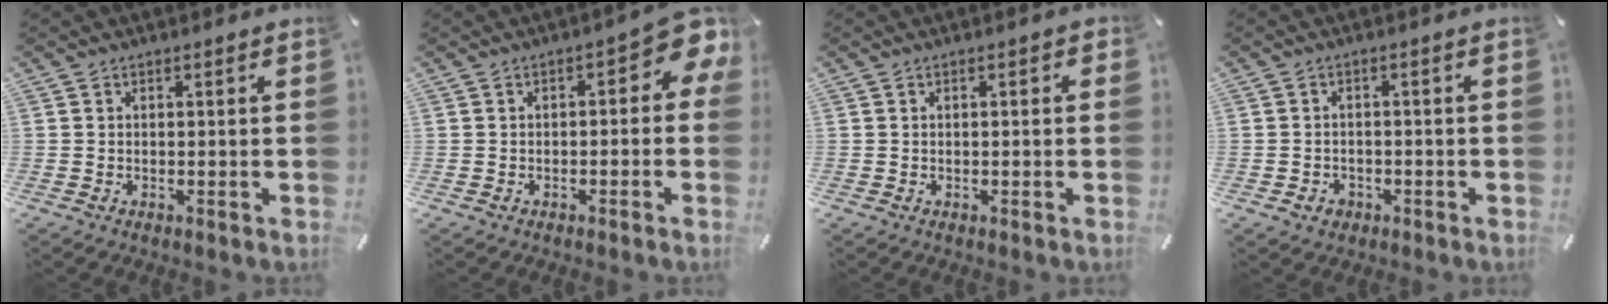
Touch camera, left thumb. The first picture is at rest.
{"total": 6.3, "force": [1.2, 3.1, 5.4], "torque": [-0.072, -0.009, 0.014]}
{"total": 0.6, "force": [-0.2, 0.3, 0.4], "torque": [-0.008, 0.003, -0.004]}
{"total": 2.5, "force": [-1.1, 2.1, 0.5], "torque": [-0.010, 0.006, -0.026]}